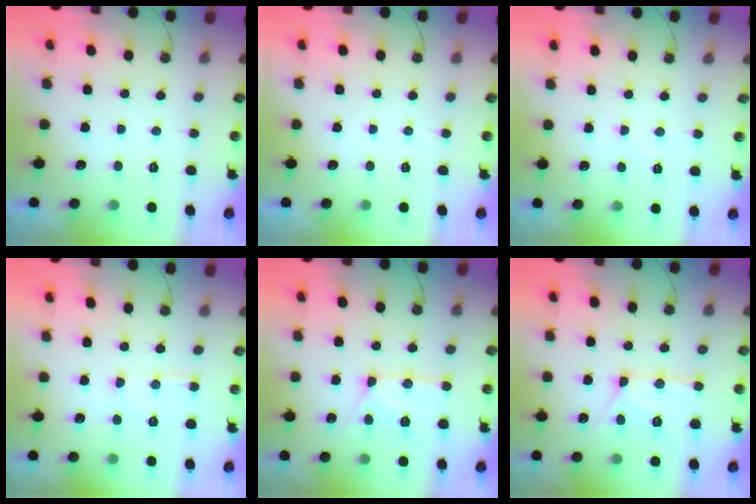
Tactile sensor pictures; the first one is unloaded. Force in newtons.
{"total": 0.0}
{"total": 4.1, "press": 4.0, "slide": 0.7}
{"total": 6.9, "press": 6.9, "slide": 0.2}
{"total": 13.3, "press": 13.3, "slide": 1.1}
{"total": 13.3, "press": 13.3, "slide": 1.1}